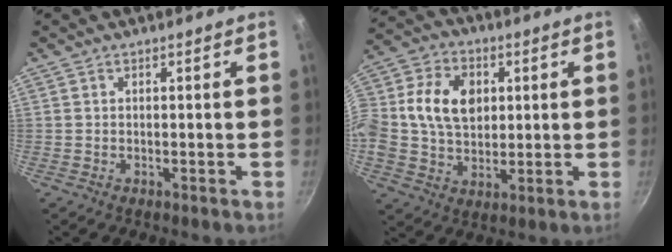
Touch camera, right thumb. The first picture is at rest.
{"total": 16.2, "force": [2.4, 12.2, 10.5], "torque": [-0.188, 0.021, 0.031]}